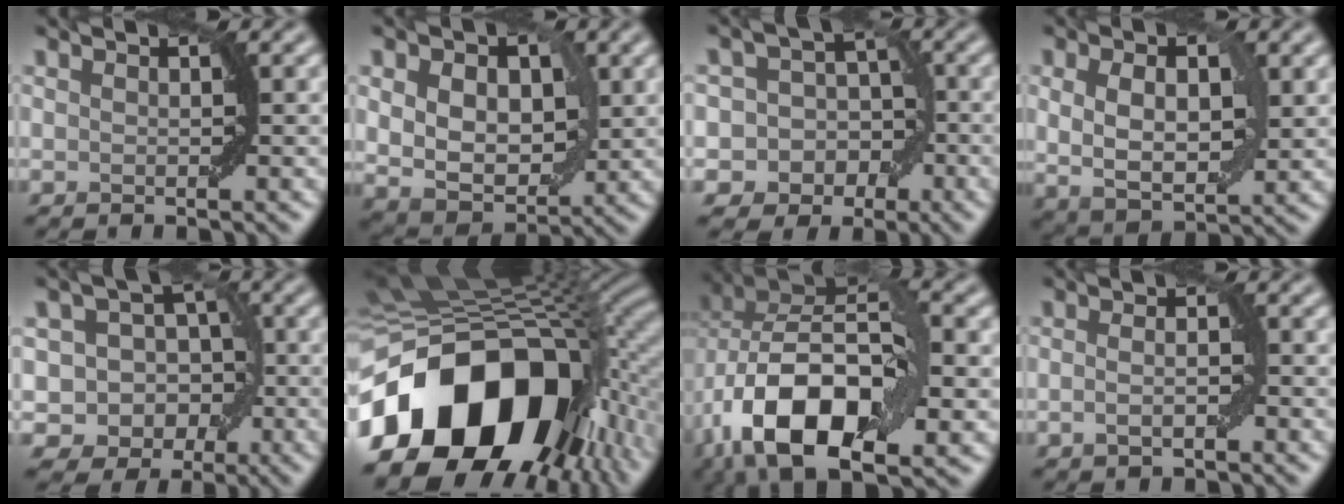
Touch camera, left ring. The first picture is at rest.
{"total": 7.7, "force": [1.5, 5.5, 5.3], "torque": [-0.092, 0.001, 0.027]}
{"total": 8.0, "force": [-2.9, 7.2, 1.8], "torque": [-0.010, 0.014, -0.073]}
{"total": 5.6, "force": [0.9, 3.3, 4.5], "torque": [-0.079, -0.005, 0.021]}
{"total": 7.8, "force": [-2.1, 7.0, 2.9], "torque": [-0.017, 0.020, -0.056]}
{"total": 18.6, "force": [-4.9, 12.0, 13.4], "torque": [-0.255, -0.022, -0.080]}
{"total": 13.6, "force": [-3.7, 8.0, 10.3], "torque": [-0.184, 0.006, -0.070]}
{"total": 2.0, "force": [-0.6, 0.7, 1.7], "torque": [-0.035, -0.002, -0.012]}